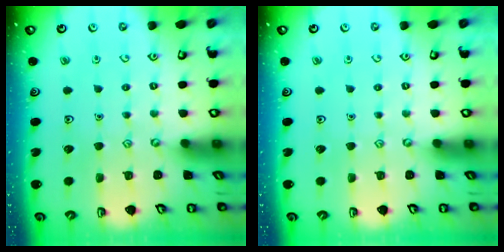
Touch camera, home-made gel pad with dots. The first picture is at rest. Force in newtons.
{"total": 0.0}